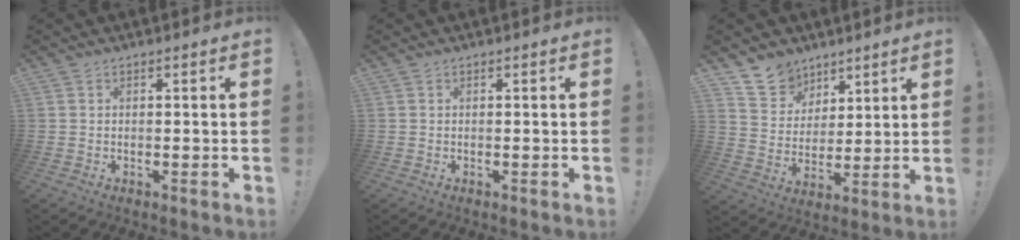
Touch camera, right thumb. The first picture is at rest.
{"total": 0.0}
{"total": 11.4, "force": [8.3, 7.5, 2.0], "torque": [-0.034, -0.066, 0.164]}